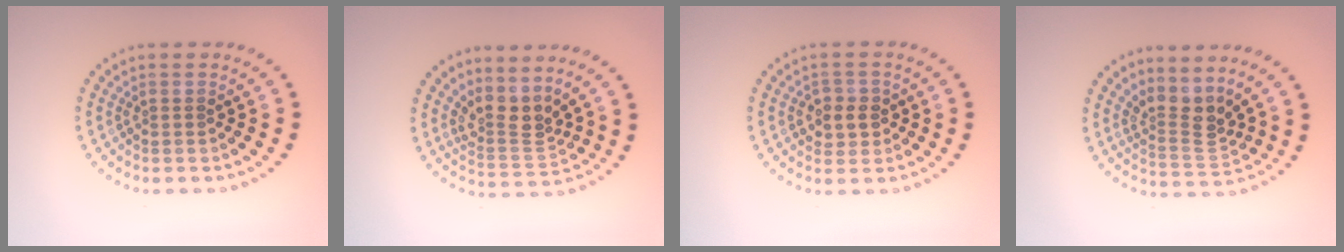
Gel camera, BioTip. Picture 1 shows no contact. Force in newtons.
{"total": 3.1, "press": 2.2, "slide": 2.2}
{"total": 2.4, "press": 2.3, "slide": 0.7}
{"total": 3.2, "press": 2.3, "slide": 2.2}